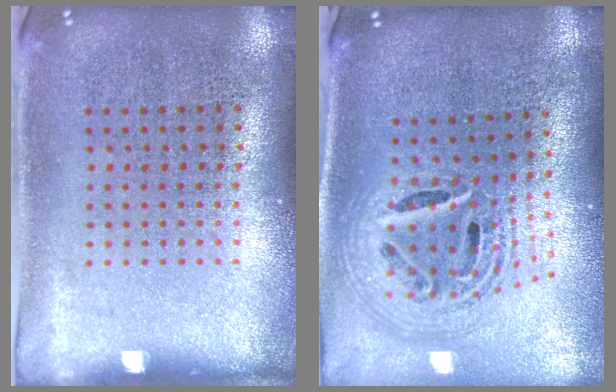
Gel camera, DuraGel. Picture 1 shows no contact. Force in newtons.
{"total": 2.4, "press": 1.8, "slide": 1.7}